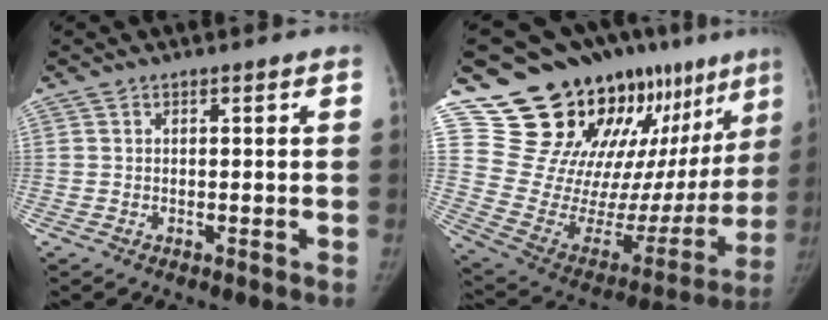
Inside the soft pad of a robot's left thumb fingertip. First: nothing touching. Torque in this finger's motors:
{"motor_torque": [1.91, 1.91, 0.95, -1.83, -0.01]}